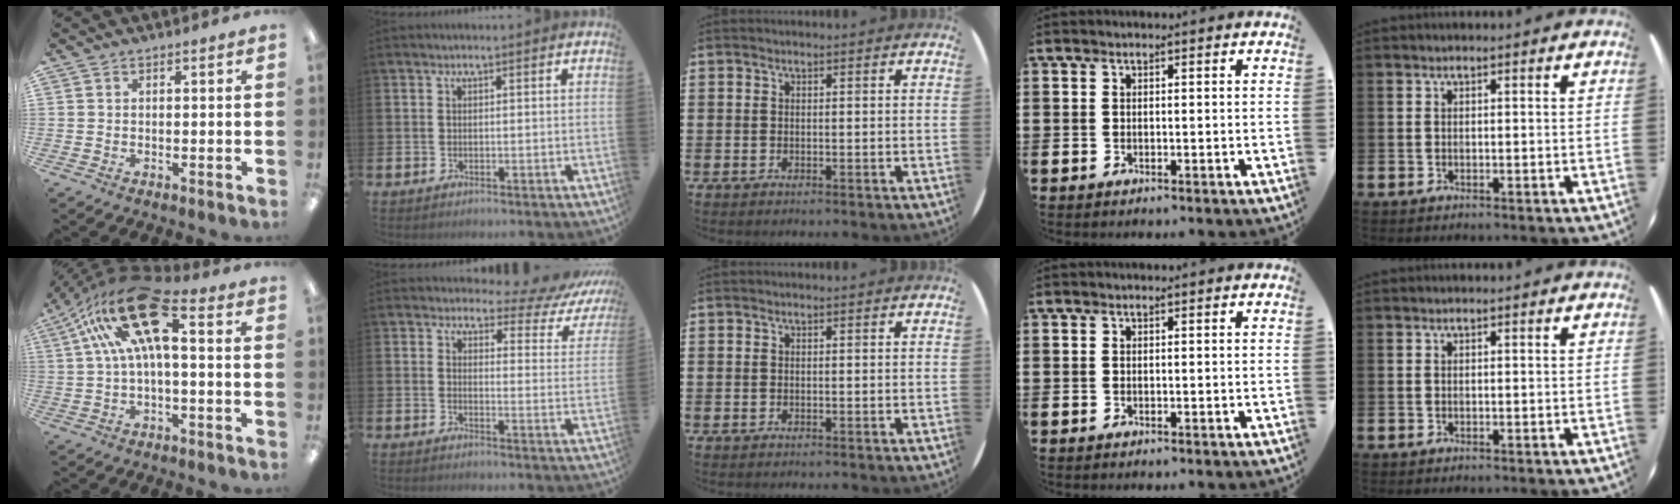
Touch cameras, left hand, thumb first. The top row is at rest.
{"thumb": {"total": 20.9, "force": [6.5, 9.3, 17.5], "torque": [-0.330, -0.016, 0.111]}, "index": {"total": 3.6, "force": [2.7, 2.1, 1.1], "torque": [-0.011, -0.033, 0.032]}}